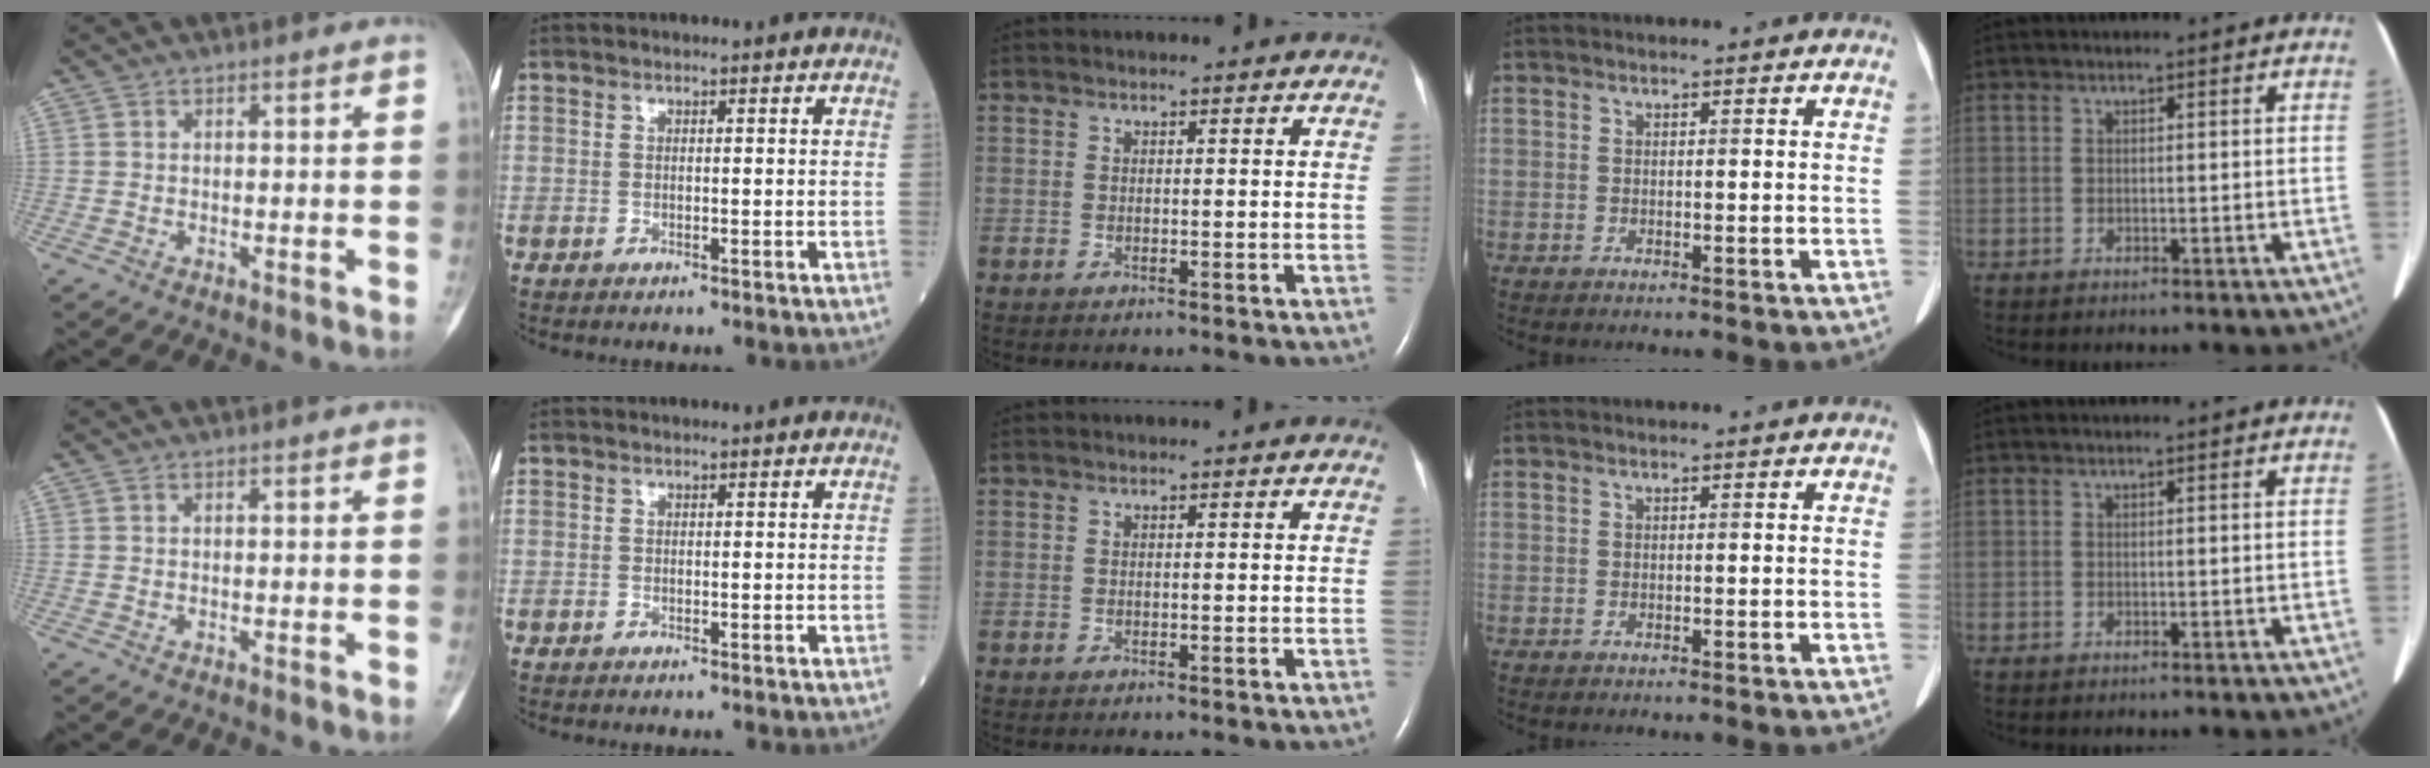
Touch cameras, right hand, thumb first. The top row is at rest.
{}